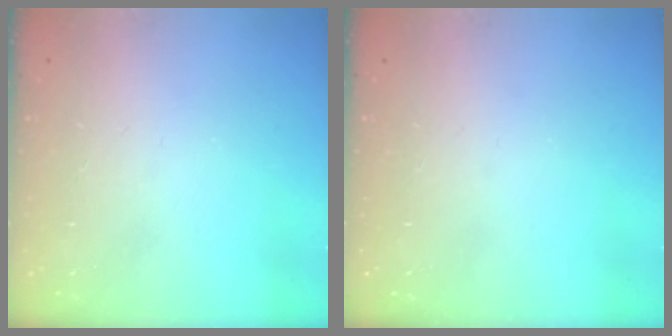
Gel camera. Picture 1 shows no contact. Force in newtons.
{"total": 0.0}